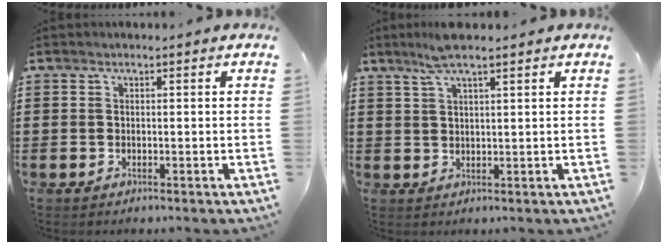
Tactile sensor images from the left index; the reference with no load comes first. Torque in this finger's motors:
{"motor_torque": [1.03, -1.10, 0.21, 0.11]}